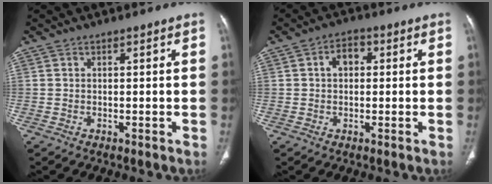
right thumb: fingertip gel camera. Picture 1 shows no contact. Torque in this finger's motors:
{"motor_torque": [0.21, 1.43, 0.68, 0.52, 0.00]}